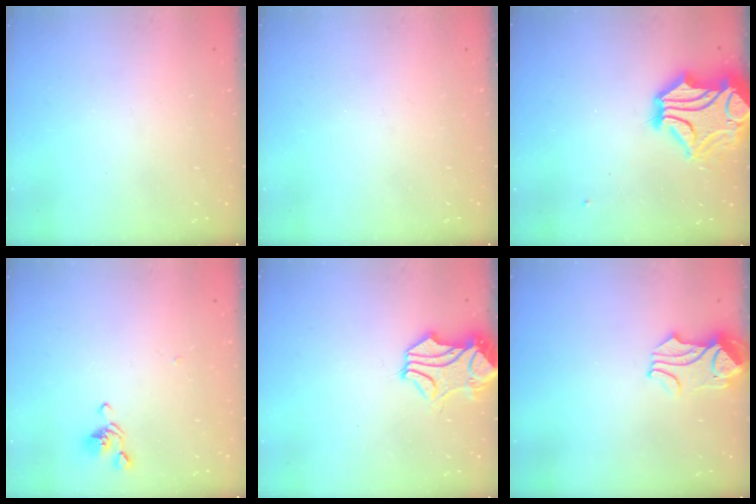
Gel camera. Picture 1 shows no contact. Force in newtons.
{"total": 0.0}
{"total": 8.3, "press": 8.0, "slide": 2.4}
{"total": 2.5, "press": 2.3, "slide": 0.9}
{"total": 1.6, "press": 1.1, "slide": 1.2}
{"total": 1.9, "press": 1.7, "slide": 1.0}